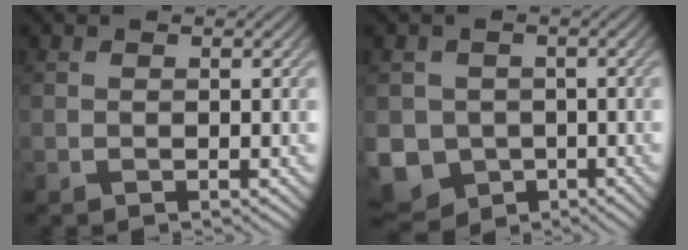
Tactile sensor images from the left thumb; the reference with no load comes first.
{"total": 7.3, "force": [-2.0, 6.5, 2.8], "torque": [-0.078, -0.028, -0.045]}